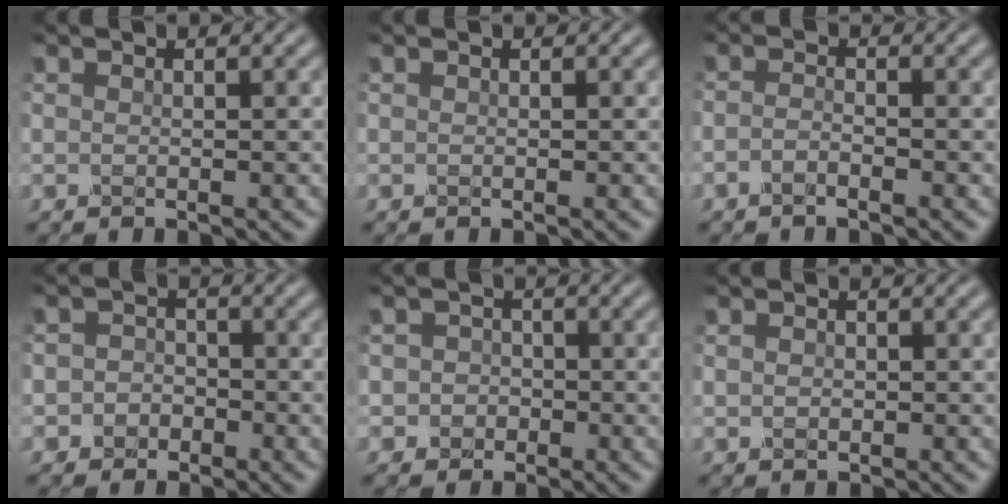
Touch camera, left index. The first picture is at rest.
{"total": 0.0}
{"total": 1.2, "force": [-0.8, 0.3, 0.8], "torque": [-0.019, 0.000, -0.020]}
{"total": 2.3, "force": [-0.7, 2.1, 0.5], "torque": [0.016, 0.002, -0.031]}
{"total": 2.3, "force": [-0.4, 2.2, 0.4], "torque": [0.017, 0.003, -0.020]}
{"total": 0.9, "force": [0.1, 0.7, 0.5], "torque": [-0.010, -0.001, 0.002]}